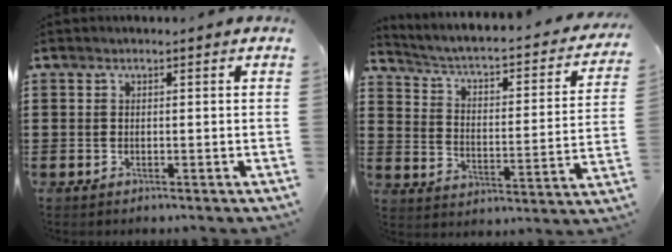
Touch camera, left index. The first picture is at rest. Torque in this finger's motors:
{"motor_torque": [1.24, -0.90, 0.42, 0.07]}